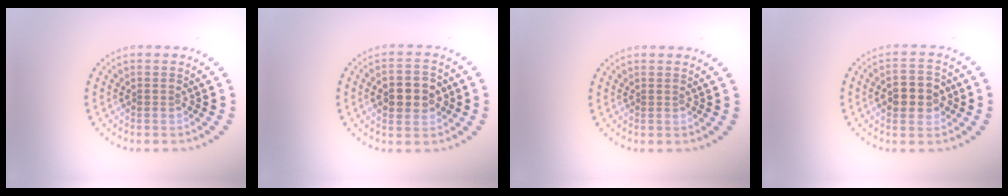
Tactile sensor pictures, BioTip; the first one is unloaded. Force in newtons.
{"total": 4.5, "press": 4.5, "slide": 0.3}
{"total": 0.0}
{"total": 4.3, "press": 4.3, "slide": 0.3}